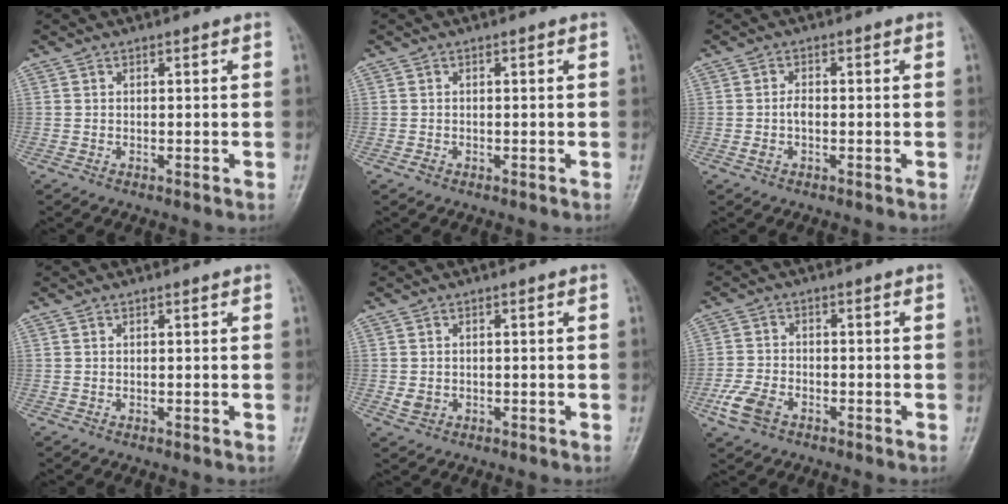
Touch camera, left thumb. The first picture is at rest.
{"total": 0.7, "force": [-0.4, 0.5, 0.1], "torque": [-0.001, 0.001, -0.012]}
{"total": 1.2, "force": [-0.4, 0.7, 0.9], "torque": [-0.018, 0.002, -0.012]}
{"total": 0.0}
{"total": 1.9, "force": [-0.5, 1.6, 0.9], "torque": [-0.015, 0.000, -0.006]}
{"total": 5.8, "force": [-3.2, 3.4, 3.4], "torque": [-0.082, 0.009, -0.064]}